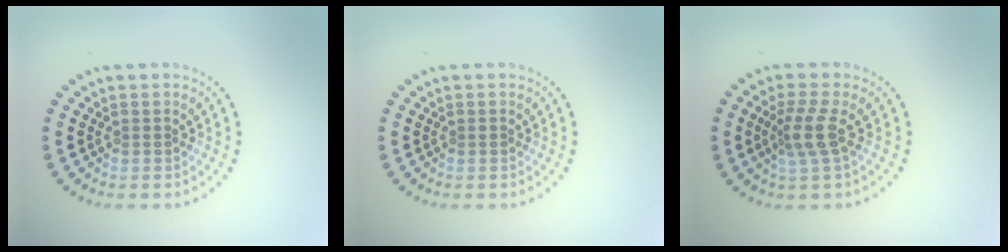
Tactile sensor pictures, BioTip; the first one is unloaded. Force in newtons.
{"total": 0.0}
{"total": 2.7, "press": 2.1, "slide": 1.7}